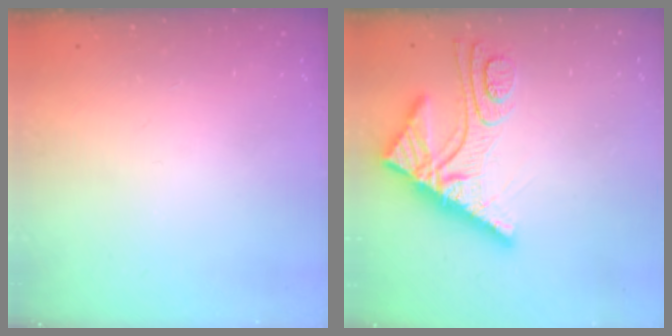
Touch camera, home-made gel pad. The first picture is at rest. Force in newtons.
{"total": 11.9, "press": 11.9, "slide": 1.0}